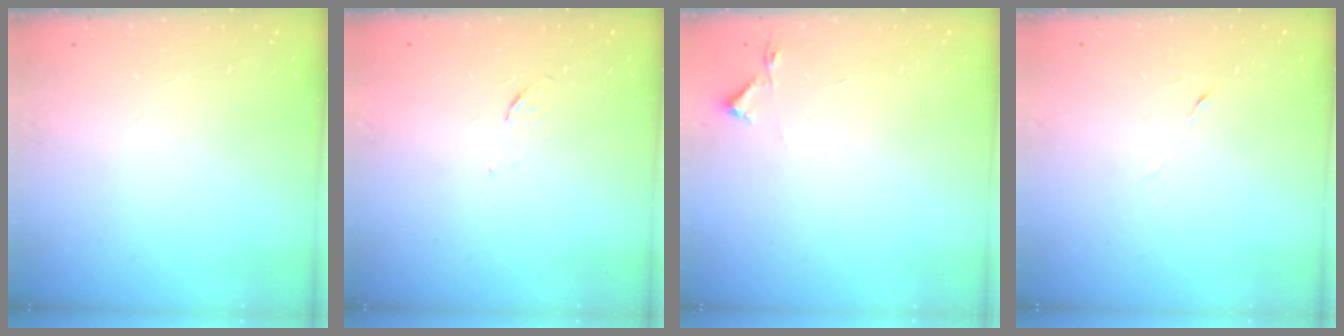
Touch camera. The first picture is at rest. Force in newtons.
{"total": 3.3, "press": 3.3, "slide": 0.5}
{"total": 2.7, "press": 2.6, "slide": 0.4}
{"total": 2.9, "press": 2.7, "slide": 1.0}